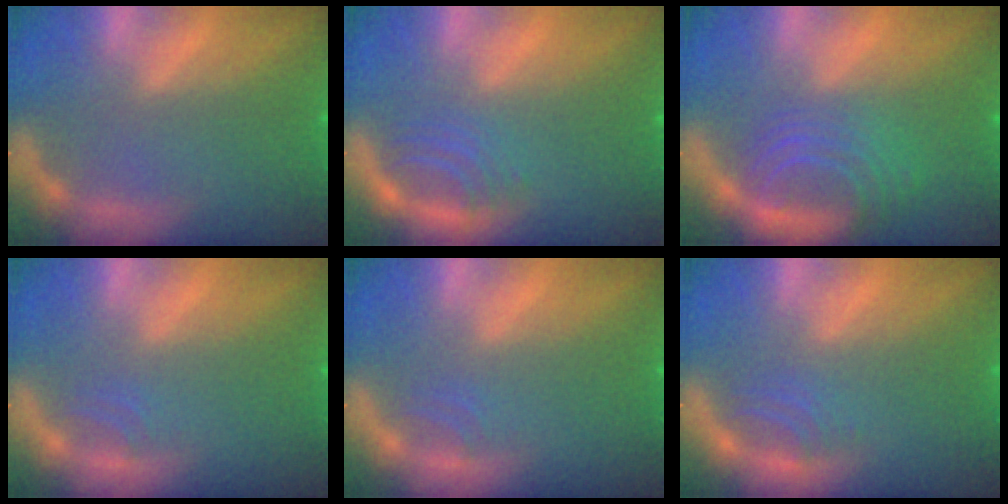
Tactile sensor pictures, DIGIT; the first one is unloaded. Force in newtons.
{"total": 3.4}
{"total": 7.0}
{"total": 0.9}
{"total": 0.9}
{"total": 2.0}